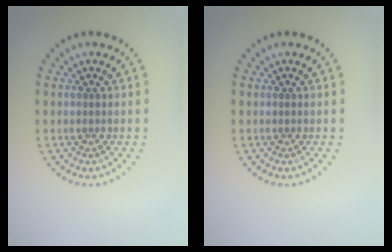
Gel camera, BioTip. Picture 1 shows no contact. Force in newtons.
{"total": 0.0}